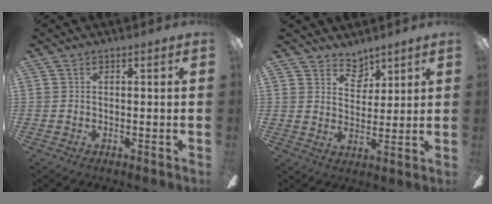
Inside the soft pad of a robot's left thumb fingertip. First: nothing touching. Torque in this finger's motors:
{"motor_torque": [0.39, -0.14, -0.59, -0.17, 0.06]}